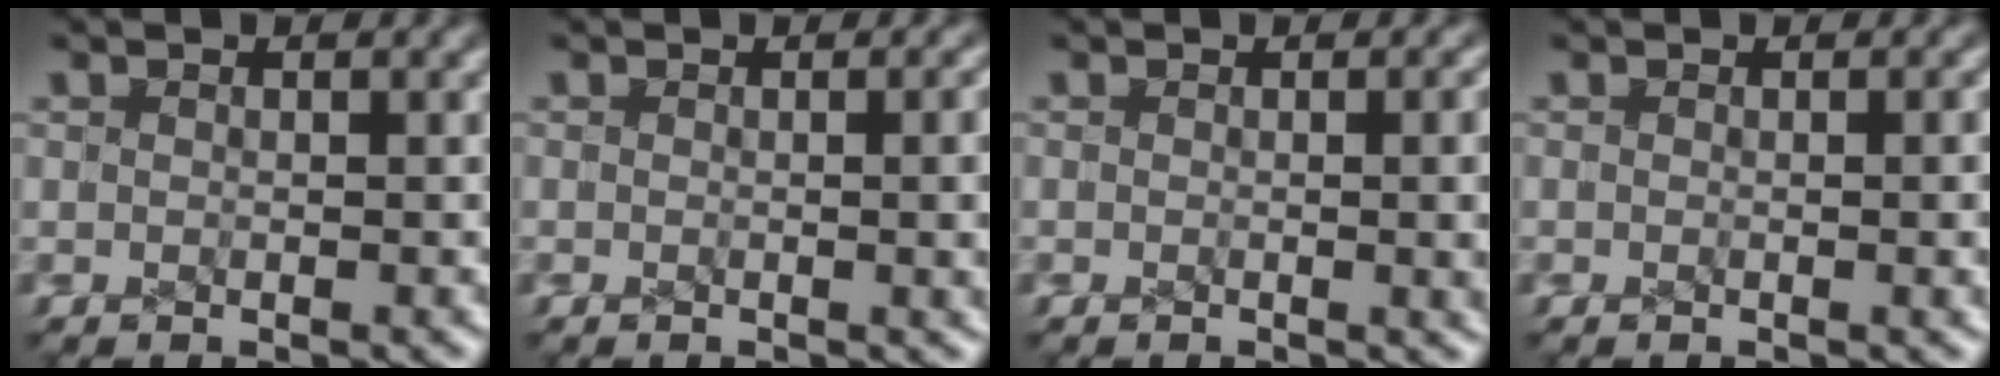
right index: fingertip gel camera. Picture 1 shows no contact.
{"total": 1.3, "force": [0.1, 0.1, 1.3], "torque": [-0.016, -0.002, 0.005]}
{"total": 1.8, "force": [0.2, 0.4, 1.8], "torque": [-0.019, -0.001, 0.005]}
{"total": 0.7, "force": [0.1, -0.2, 0.7], "torque": [-0.011, -0.002, 0.004]}